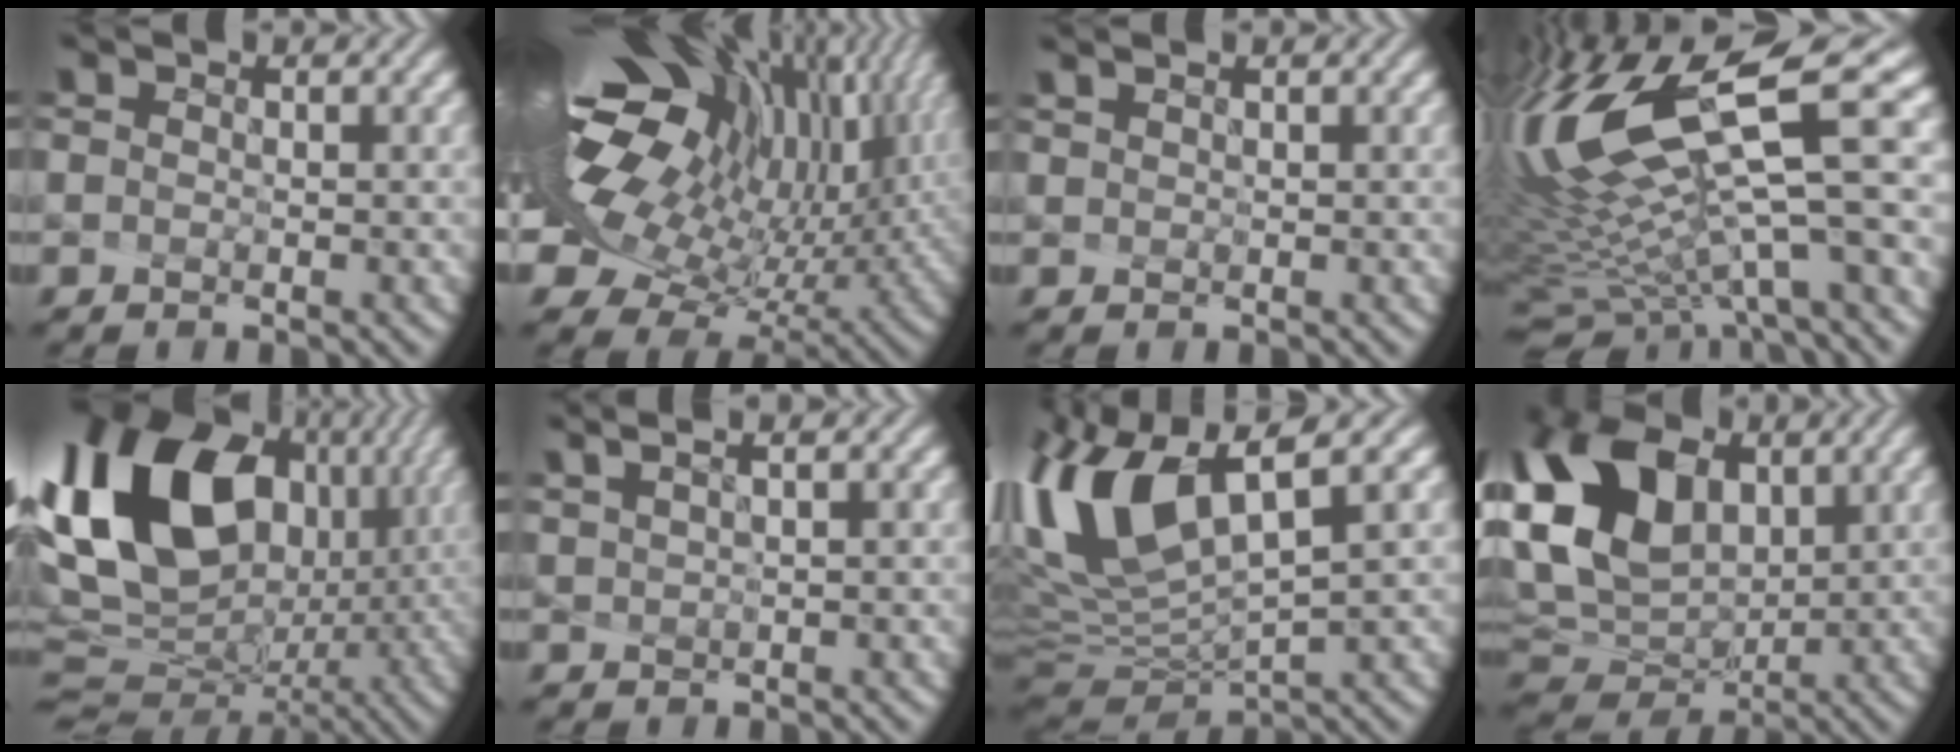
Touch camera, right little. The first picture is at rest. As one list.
[{"total": 16.5, "force": [3.5, 8.8, 13.6], "torque": [-0.269, -0.031, 0.111]}, {"total": 0.8, "force": [0.3, -0.6, -0.4], "torque": [-0.012, -0.012, 0.024]}, {"total": 13.8, "force": [2.0, 2.7, 13.4], "torque": [-0.270, -0.004, 0.080]}, {"total": 17.2, "force": [4.5, 11.5, 12.0], "torque": [-0.247, -0.002, 0.119]}, {"total": 1.6, "force": [0.6, -1.4, -0.5], "torque": [-0.007, -0.014, 0.049]}, {"total": 10.0, "force": [3.6, 2.9, 8.9], "torque": [-0.221, -0.008, 0.102]}, {"total": 9.7, "force": [2.2, 6.5, 6.9], "torque": [-0.181, -0.003, 0.067]}]